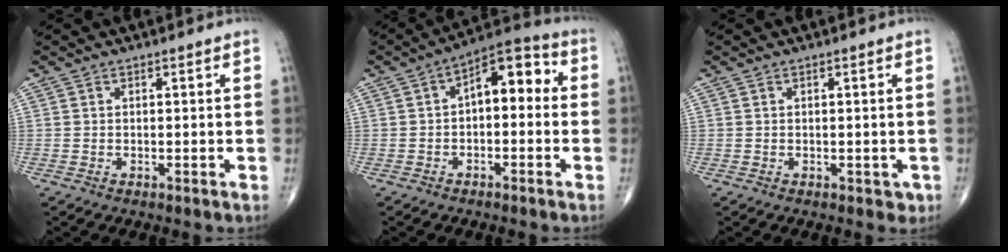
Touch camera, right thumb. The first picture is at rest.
{"total": 9.5, "force": [0.4, 5.2, 7.9], "torque": [-0.087, 0.038, -0.008]}
{"total": 1.5, "force": [-0.2, 1.1, 1.1], "torque": [-0.006, 0.001, 0.000]}